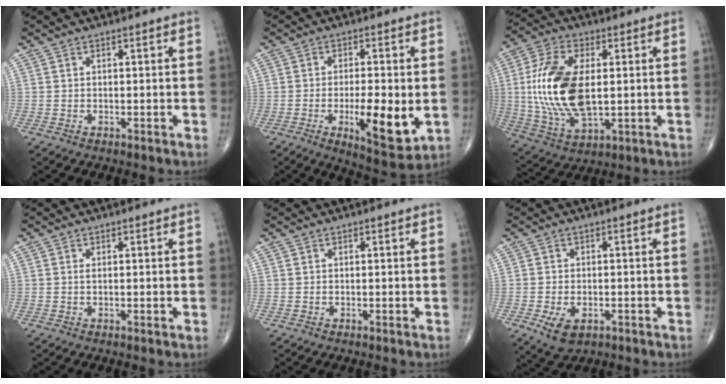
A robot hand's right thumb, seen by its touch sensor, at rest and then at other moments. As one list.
[{"total": 11.6, "force": [-2.5, 3.8, 10.7], "torque": [-0.158, -0.017, -0.032]}, {"total": 18.3, "force": [1.2, 9.3, 15.7], "torque": [-0.326, -0.008, 0.027]}, {"total": 0.6, "force": [0.1, 0.1, 0.6], "torque": [-0.017, -0.003, 0.002]}, {"total": 0.0}, {"total": 5.6, "force": [-2.1, 3.4, 3.9], "torque": [-0.069, -0.001, -0.028]}]